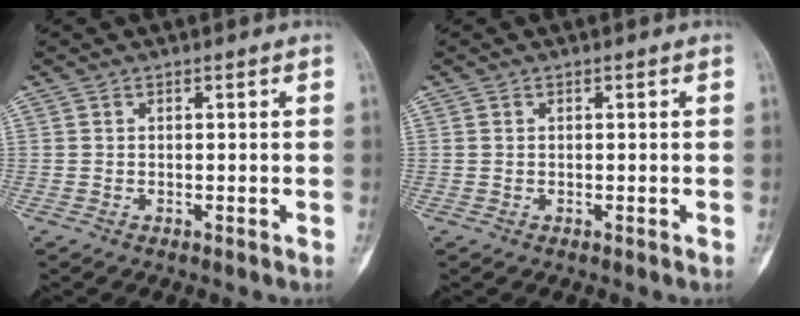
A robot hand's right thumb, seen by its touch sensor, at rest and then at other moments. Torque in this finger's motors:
{"motor_torque": [-0.29, 0.04, 0.10, -0.22, 0.00]}